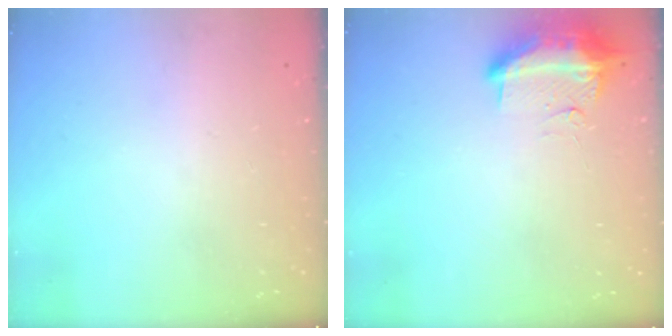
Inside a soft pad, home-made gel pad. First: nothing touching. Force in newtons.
{"total": 19.1, "press": 13.0, "slide": 14.0}